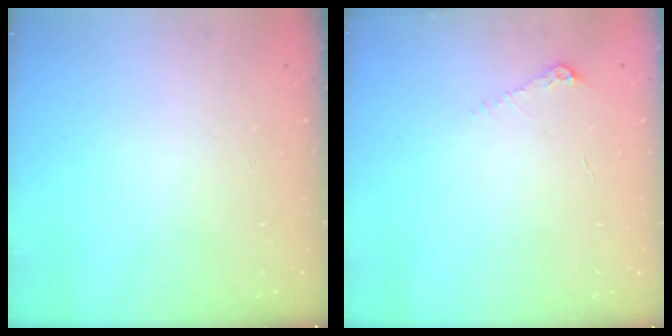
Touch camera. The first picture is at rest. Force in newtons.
{"total": 4.9, "press": 4.9, "slide": 0.7}